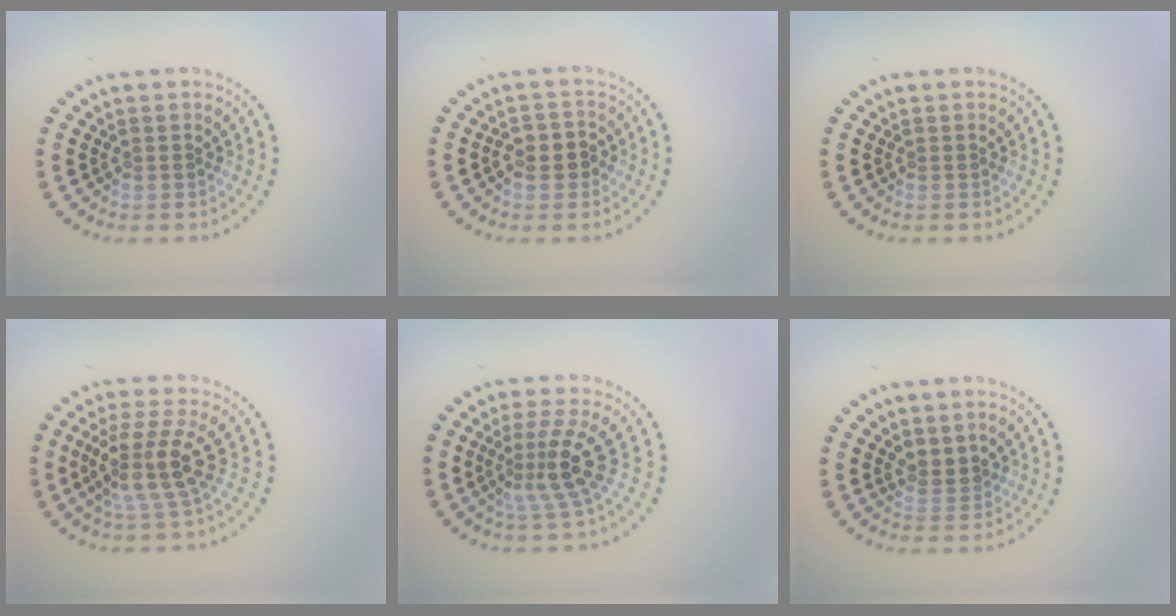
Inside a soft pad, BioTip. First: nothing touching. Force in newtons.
{"total": 2.5, "press": 2.4, "slide": 0.8}
{"total": 0.0}
{"total": 4.1, "press": 3.2, "slide": 2.6}
{"total": 3.7, "press": 2.6, "slide": 2.6}
{"total": 1.8, "press": 1.6, "slide": 0.9}